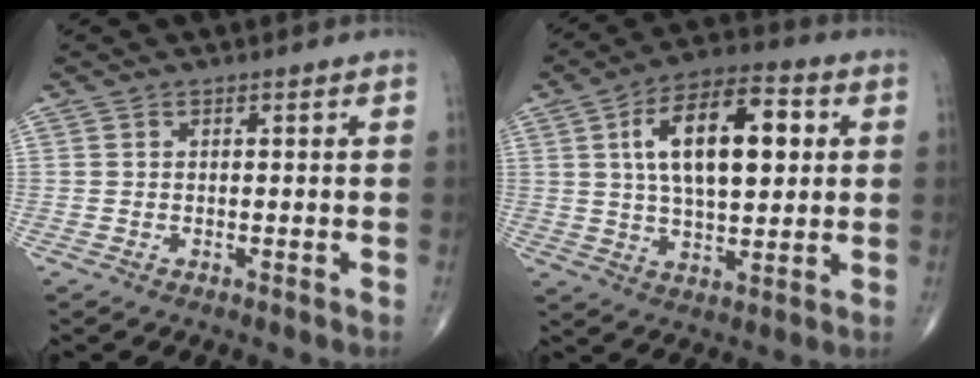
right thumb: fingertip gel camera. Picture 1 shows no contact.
{"total": 16.6, "force": [3.7, 7.9, 14.2], "torque": [-0.218, 0.008, 0.060]}